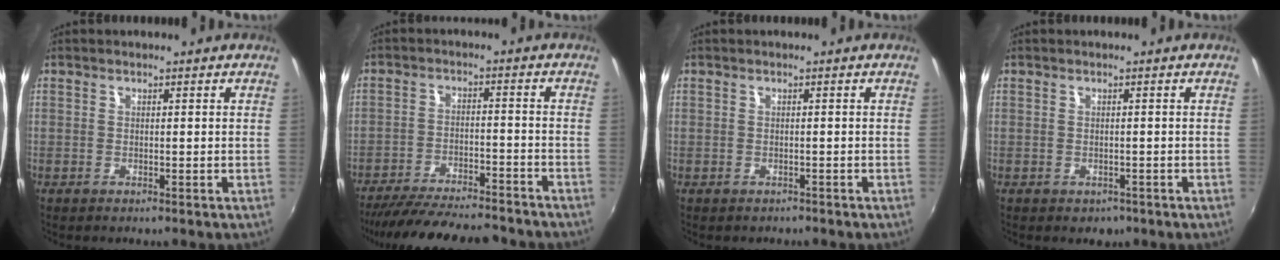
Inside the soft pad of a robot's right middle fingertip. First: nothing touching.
{"total": 19.8, "force": [-17.6, 3.7, 8.4], "torque": [-0.166, -0.025, -0.256]}
{"total": 1.1, "force": [-0.8, 0.8, 0.1], "torque": [-0.007, -0.002, -0.009]}
{"total": 1.9, "force": [-0.9, 1.5, 0.7], "torque": [-0.014, -0.006, -0.008]}